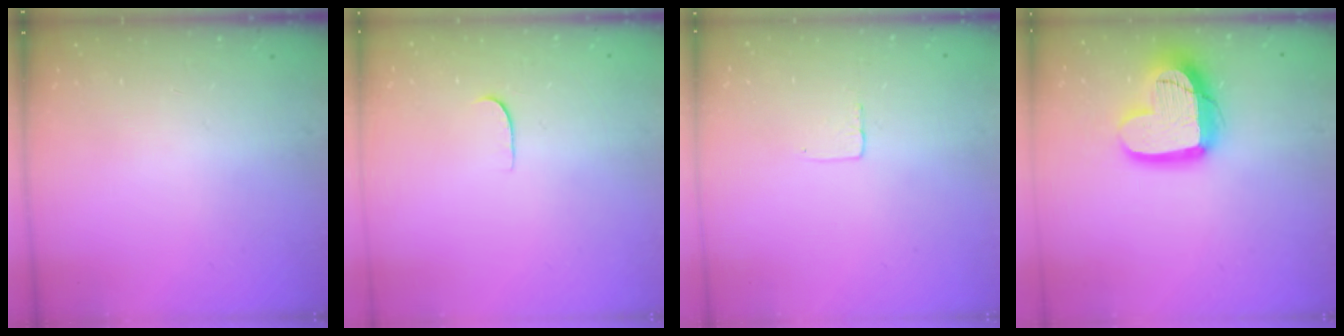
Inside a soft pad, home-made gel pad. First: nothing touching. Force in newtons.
{"total": 4.3, "press": 4.3, "slide": 0.2}
{"total": 2.7, "press": 2.7, "slide": 0.1}
{"total": 17.4, "press": 17.4, "slide": 1.4}